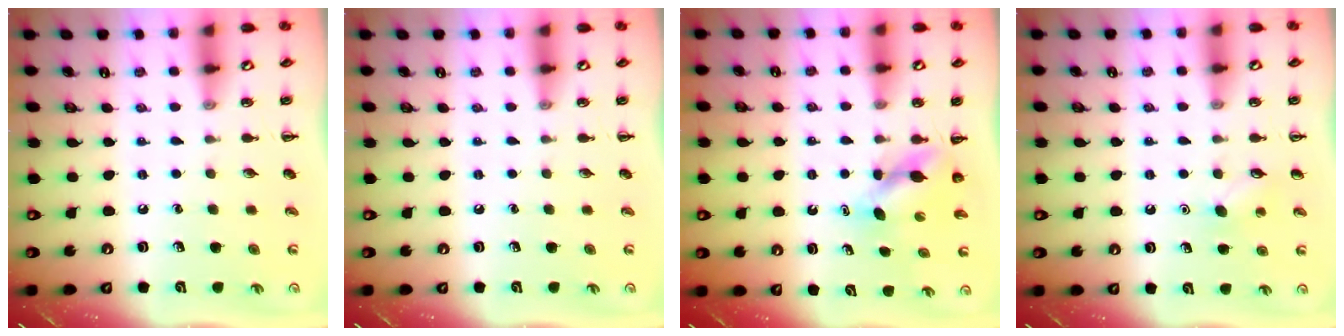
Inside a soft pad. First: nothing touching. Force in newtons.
{"total": 0.0}
{"total": 4.6, "press": 4.6, "slide": 0.4}
{"total": 5.3, "press": 5.1, "slide": 1.4}